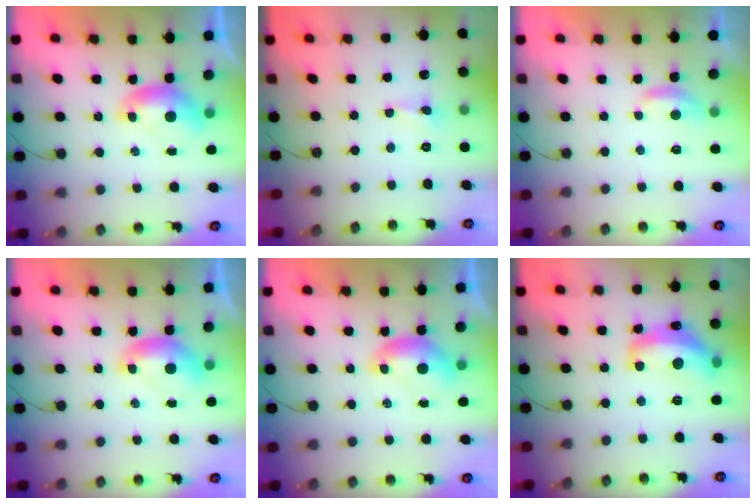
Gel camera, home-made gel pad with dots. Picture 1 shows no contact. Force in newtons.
{"total": 0.6, "press": 0.5, "slide": 0.2}
{"total": 1.1, "press": 0.8, "slide": 0.7}
{"total": 0.0}
{"total": 0.0}
{"total": 10.4, "press": 10.4, "slide": 0.8}